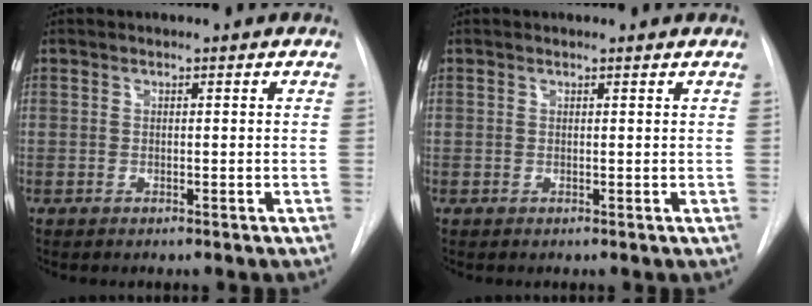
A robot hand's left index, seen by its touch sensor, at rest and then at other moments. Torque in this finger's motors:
{"motor_torque": [-0.05, 0.03, -0.26, 0.00]}